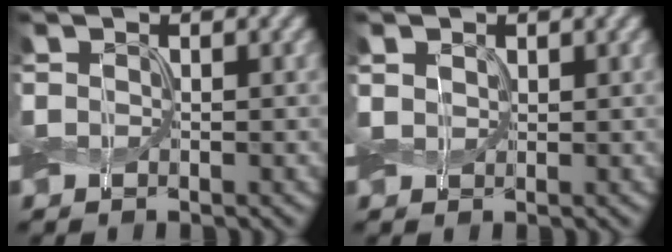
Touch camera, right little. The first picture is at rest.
{"total": 1.0, "force": [0.4, 0.8, 0.5], "torque": [-0.014, 0.000, 0.006]}